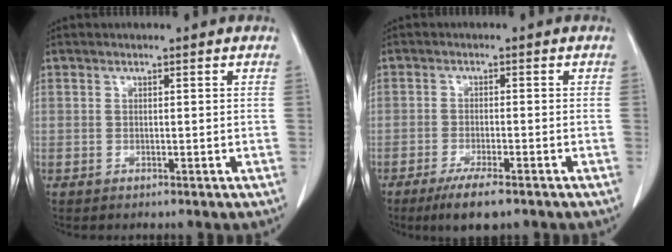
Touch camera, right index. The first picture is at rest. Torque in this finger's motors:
{"motor_torque": [0.20, -0.26, 0.24, 0.08]}